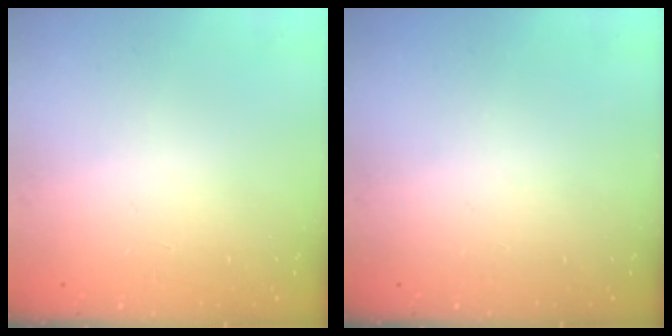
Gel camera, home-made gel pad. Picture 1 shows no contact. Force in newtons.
{"total": 0.0}